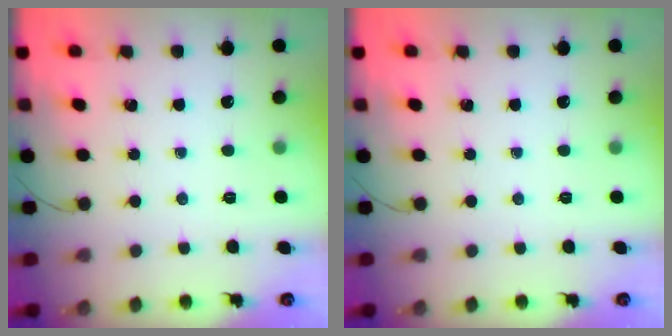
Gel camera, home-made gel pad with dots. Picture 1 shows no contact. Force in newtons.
{"total": 0.0}